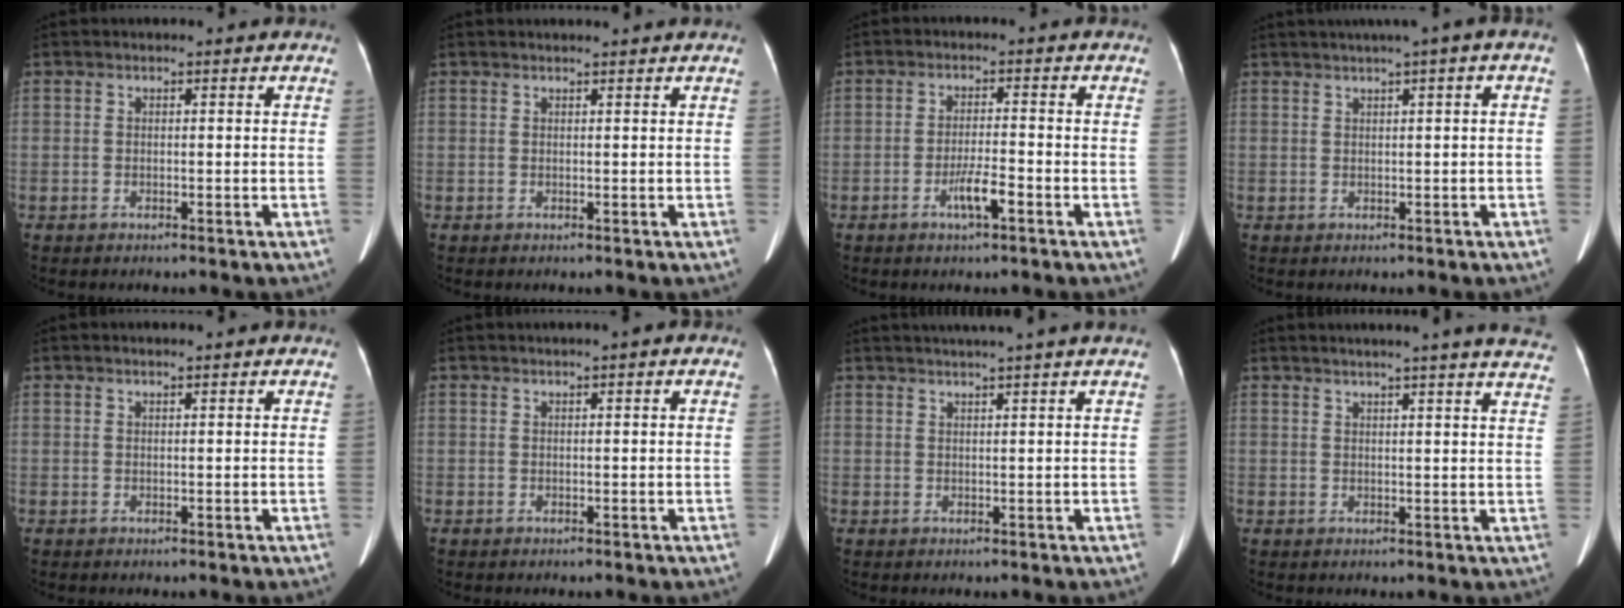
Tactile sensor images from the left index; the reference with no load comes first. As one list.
[{"total": 2.6, "force": [2.4, -0.4, 0.8], "torque": [-0.010, 0.014, 0.032]}, {"total": 3.8, "force": [-2.1, 0.2, 3.1], "torque": [-0.061, -0.005, -0.038]}, {"total": 4.7, "force": [2.2, -0.3, 4.2], "torque": [-0.067, 0.025, 0.034]}, {"total": 0.7, "force": [0.5, -0.1, 0.4], "torque": [-0.009, 0.003, 0.014]}, {"total": 1.2, "force": [0.6, 0.1, 1.0], "torque": [-0.019, 0.014, 0.009]}, {"total": 6.3, "force": [5.2, -1.7, 3.1], "torque": [-0.038, 0.018, 0.067]}, {"total": 18.0, "force": [15.9, 0.0, 8.3], "torque": [-0.114, -0.023, 0.181]}]